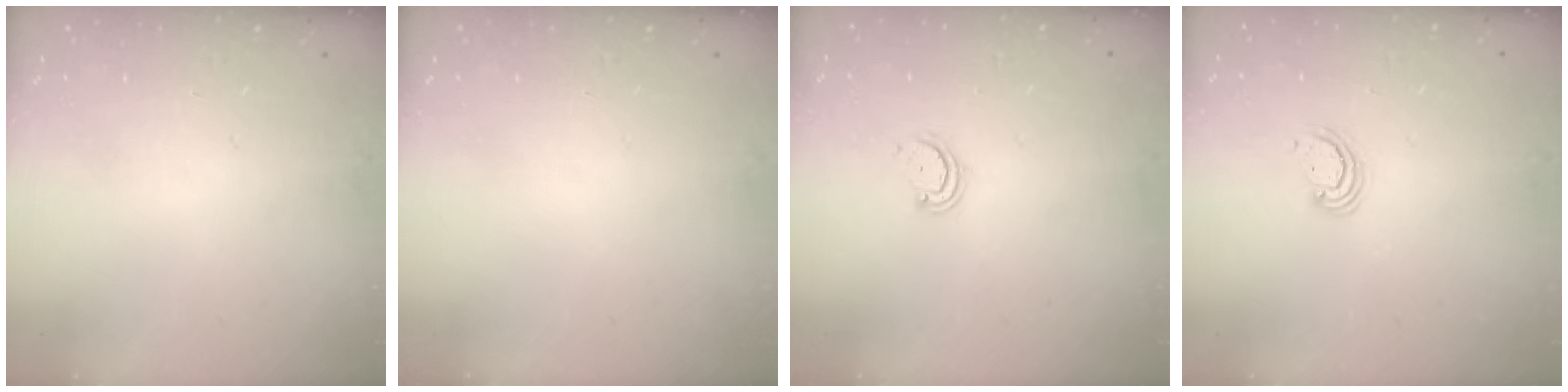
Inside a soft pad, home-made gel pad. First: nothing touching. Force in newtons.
{"total": 0.0}
{"total": 2.6, "press": 2.6, "slide": 0.3}
{"total": 2.8, "press": 2.8, "slide": 0.3}